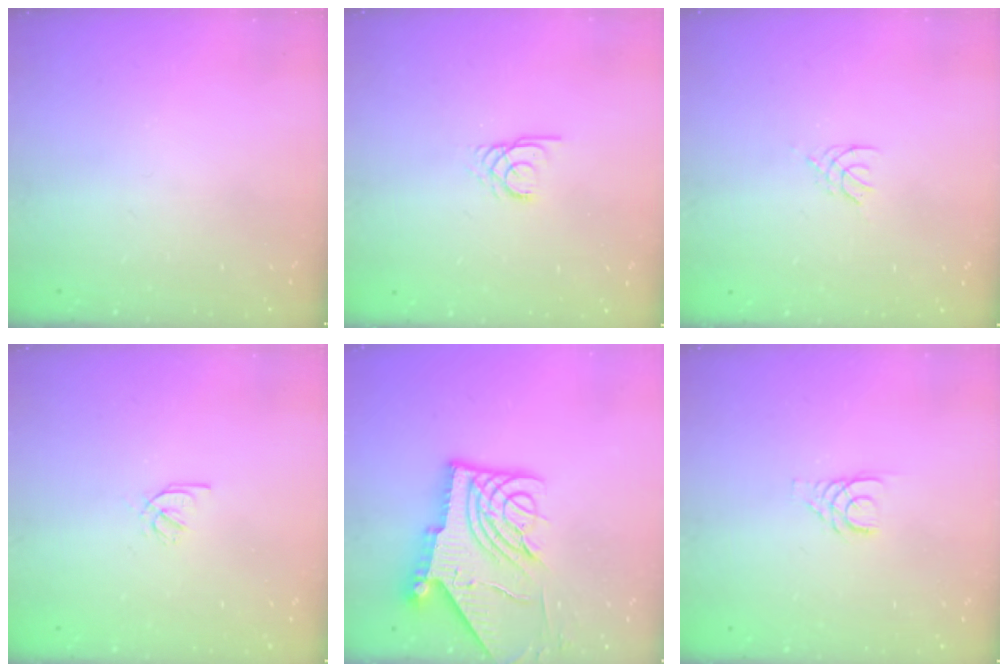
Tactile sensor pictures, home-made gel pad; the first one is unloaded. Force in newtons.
{"total": 2.4, "press": 2.4, "slide": 0.3}
{"total": 2.0, "press": 1.9, "slide": 0.4}
{"total": 2.1, "press": 2.1, "slide": 0.2}
{"total": 15.6, "press": 15.4, "slide": 1.9}
{"total": 3.4, "press": 3.4, "slide": 0.3}